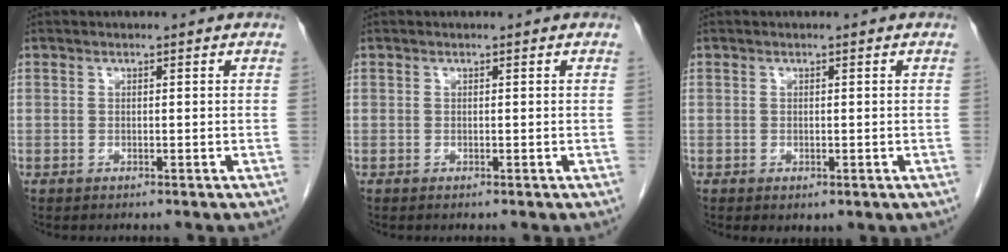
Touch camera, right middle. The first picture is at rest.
{"total": 0.0}
{"total": 1.5, "force": [-0.4, 1.0, 1.1], "torque": [-0.017, -0.004, 0.006]}